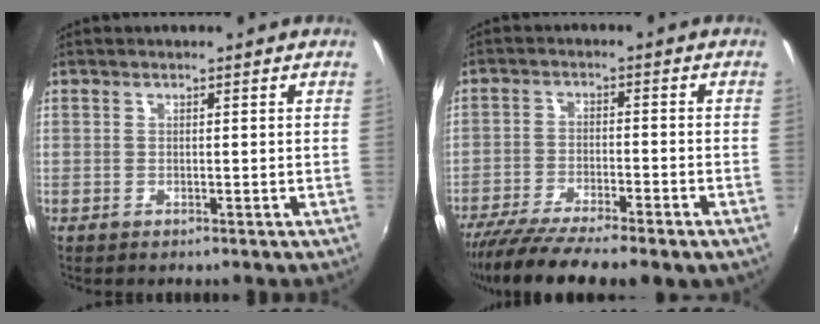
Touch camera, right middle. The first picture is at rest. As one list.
[{"total": 13.3, "force": [-10.8, 1.9, 7.6], "torque": [-0.155, -0.045, -0.176]}]